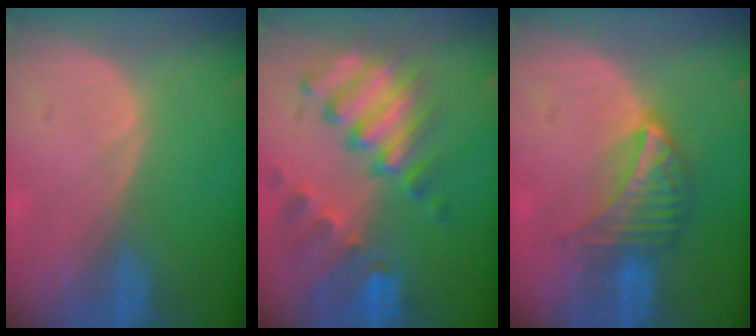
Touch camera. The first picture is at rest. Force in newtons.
{"total": 10.1, "press": 8.9, "slide": 4.8}
{"total": 7.1, "press": 6.2, "slide": 3.4}